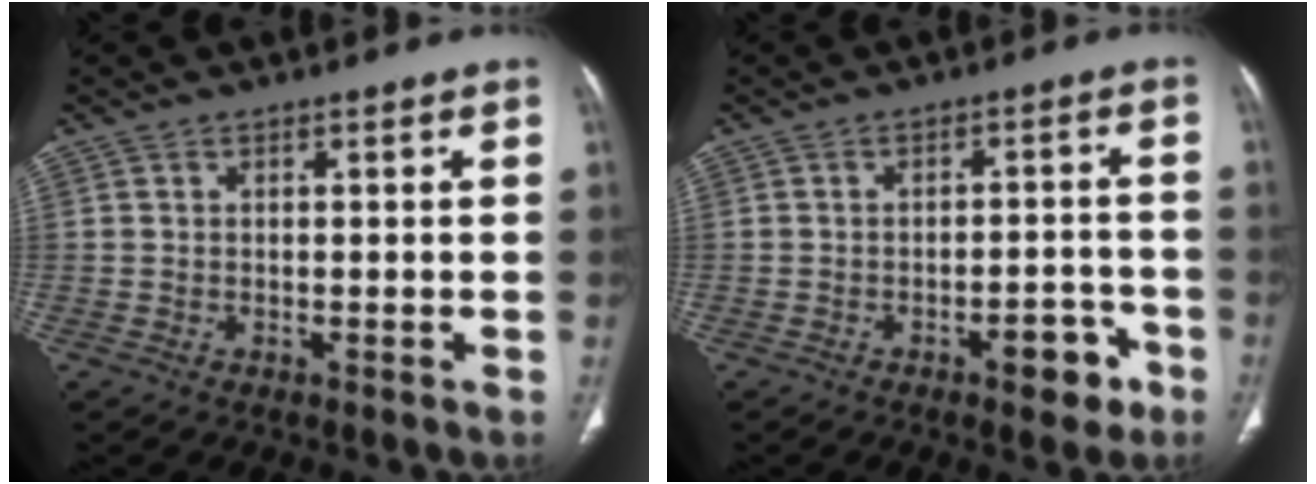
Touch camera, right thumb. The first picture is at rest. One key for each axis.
{"total": 6.5, "fx": -3.5, "fy": 3.0, "fz": 4.5, "tx": -0.040, "ty": 0.031, "tz": -0.044}